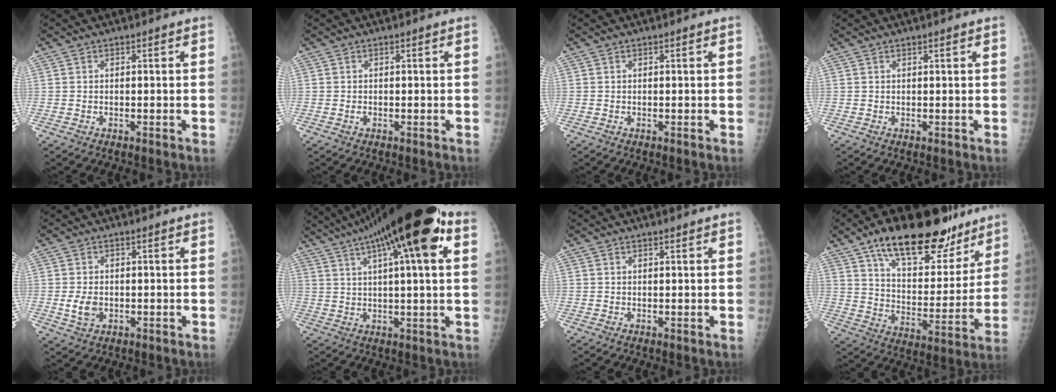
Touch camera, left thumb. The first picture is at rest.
{"total": 0.5, "force": [0.0, 0.3, 0.4], "torque": [-0.006, 0.000, 0.002]}
{"total": 0.0}
{"total": 0.6, "force": [0.4, 0.1, 0.4], "torque": [-0.007, -0.001, 0.008]}
{"total": 3.6, "force": [-0.4, 2.5, 2.5], "torque": [-0.047, -0.005, -0.003]}
{"total": 21.0, "force": [9.3, 4.5, 18.2], "torque": [-0.295, 0.025, 0.142]}
{"total": 0.8, "force": [0.6, 0.2, 0.4], "torque": [-0.008, -0.003, 0.010]}
{"total": 25.2, "force": [17.1, 11.0, 14.9], "torque": [-0.184, -0.058, 0.266]}